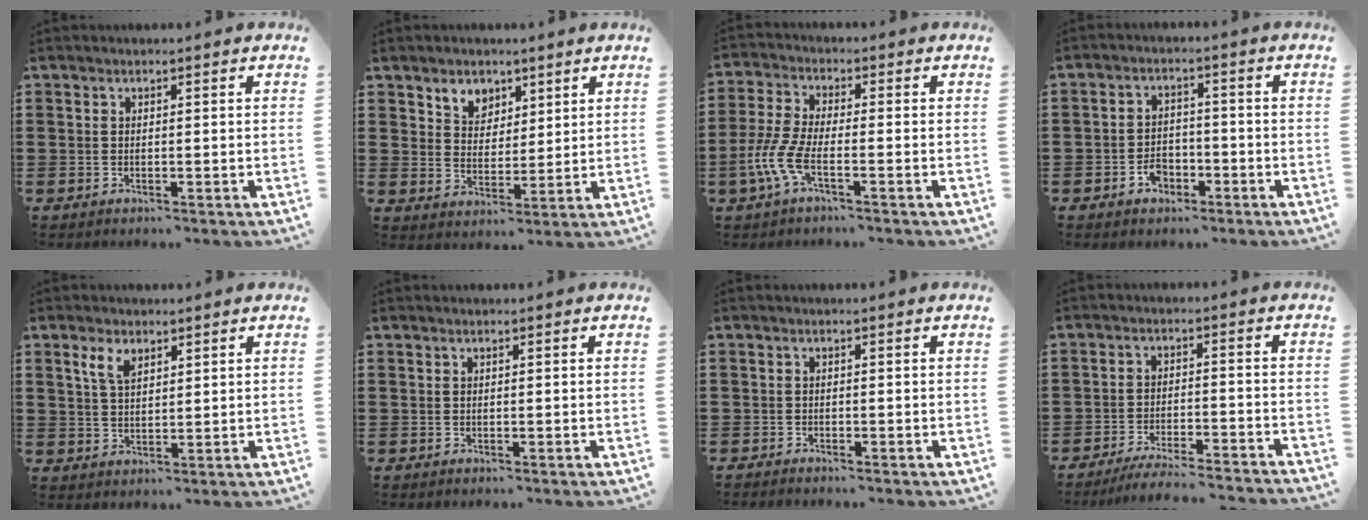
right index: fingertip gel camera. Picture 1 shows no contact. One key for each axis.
{"total": 4.6, "fx": 3.2, "fy": 3.3, "fz": 0.5, "tx": -0.031, "ty": 0.007, "tz": 0.059}
{"total": 6.0, "fx": -2.9, "fy": 1.8, "fz": 5.0, "tx": -0.142, "ty": -0.021, "tz": -0.064}
{"total": 3.4, "fx": -2.0, "fy": 2.3, "fz": 1.6, "tx": -0.032, "ty": 0.005, "tz": -0.039}
{"total": 3.7, "fx": 2.2, "fy": 1.7, "fz": 2.4, "tx": -0.054, "ty": 0.006, "tz": 0.040}
{"total": 0.0}
{"total": 0.8, "fx": -0.8, "fy": 0.1, "fz": 0.0, "tx": -0.001, "ty": 0.001, "tz": -0.016}
{"total": 4.7, "fx": -4.5, "fy": -0.2, "fz": 1.5, "tx": -0.033, "ty": -0.010, "tz": -0.089}